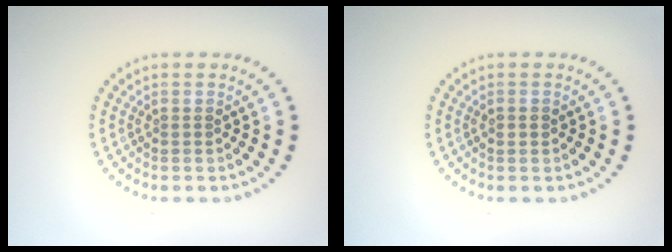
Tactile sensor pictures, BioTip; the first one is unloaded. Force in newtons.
{"total": 1.2, "press": 1.2, "slide": 0.0}